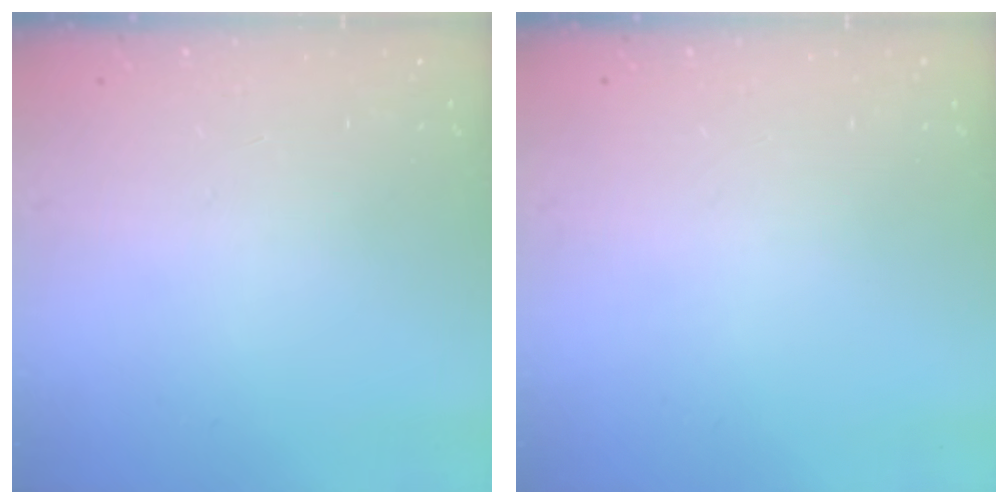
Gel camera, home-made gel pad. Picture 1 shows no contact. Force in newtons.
{"total": 0.0}